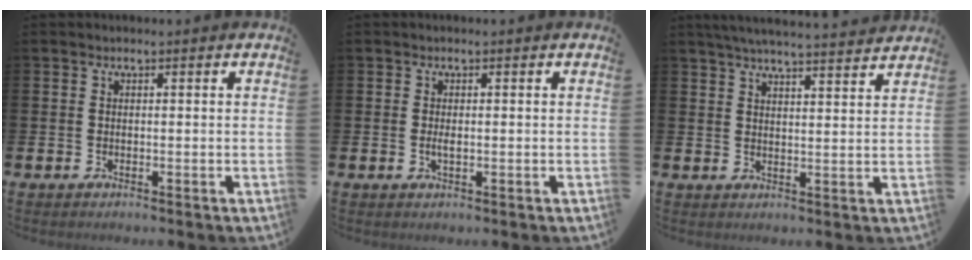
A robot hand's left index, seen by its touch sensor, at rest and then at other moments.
{"total": 1.2, "force": [0.0, 0.5, 1.1], "torque": [-0.028, 0.005, -0.001]}
{"total": 5.2, "force": [5.0, -0.3, 1.3], "torque": [-0.037, -0.025, 0.088]}